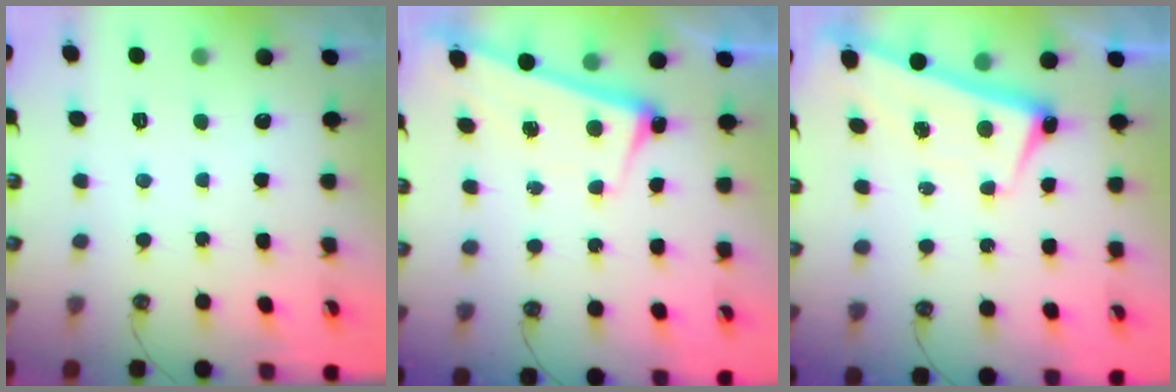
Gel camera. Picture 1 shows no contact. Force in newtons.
{"total": 2.6, "press": 2.5, "slide": 0.7}
{"total": 2.7, "press": 2.6, "slide": 0.8}